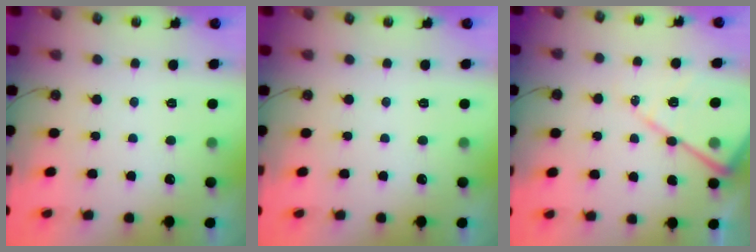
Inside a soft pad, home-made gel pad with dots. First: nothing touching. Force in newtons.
{"total": 0.0}
{"total": 13.8, "press": 13.7, "slide": 1.3}